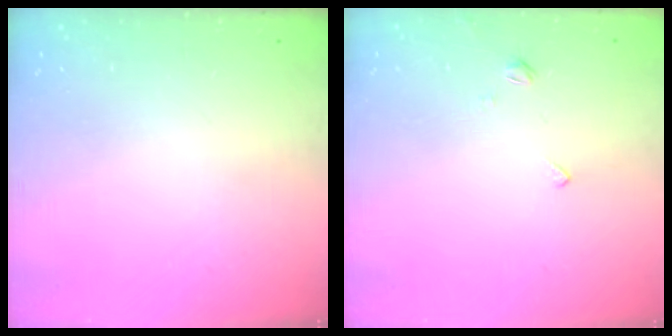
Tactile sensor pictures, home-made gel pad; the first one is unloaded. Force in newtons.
{"total": 2.7, "press": 2.7, "slide": 0.5}